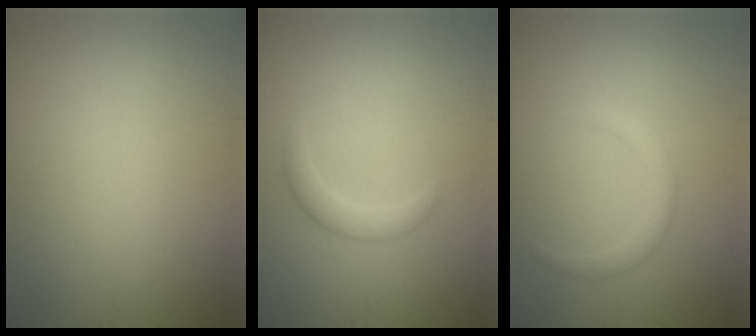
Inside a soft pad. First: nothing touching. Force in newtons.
{"total": 1.6, "press": 1.6, "slide": 0.2}
{"total": 1.5, "press": 1.5, "slide": 0.1}